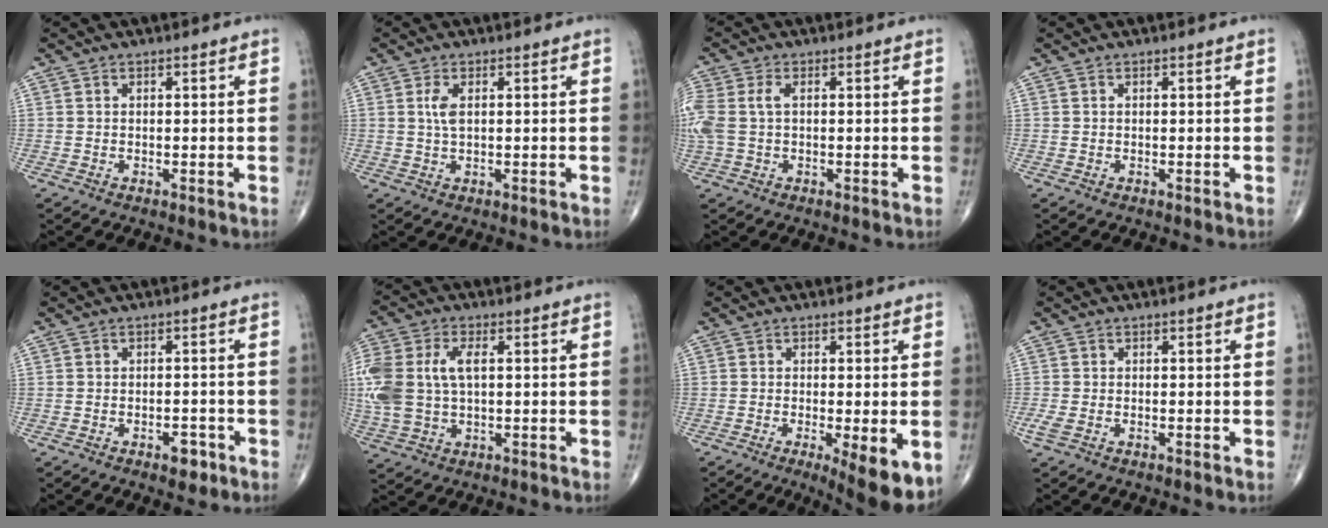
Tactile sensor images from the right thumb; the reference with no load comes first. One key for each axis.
{"total": 2.7, "fx": 0.7, "fy": 1.0, "fz": 2.4, "tx": -0.055, "ty": -0.001, "tz": 0.017}
{"total": 6.7, "fx": 0.7, "fy": 4.0, "fz": 5.4, "tx": -0.167, "ty": 0.021, "tz": 0.019}
{"total": 0.0}
{"total": 3.1, "fx": -1.7, "fy": 1.5, "fz": 2.0, "tx": -0.017, "ty": 0.009, "tz": -0.020}
{"total": 14.7, "fx": 1.7, "fy": 8.7, "fz": 11.7, "tx": -0.297, "ty": 0.010, "tz": 0.037}
{"total": 9.3, "fx": -3.5, "fy": 2.3, "fz": 8.3, "tx": -0.113, "ty": -0.019, "tz": -0.048}
{"total": 1.7, "fx": -0.6, "fy": 0.9, "fz": 1.3, "tx": -0.044, "ty": -0.001, "tz": -0.014}